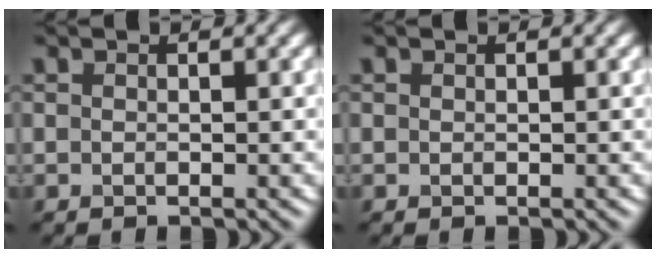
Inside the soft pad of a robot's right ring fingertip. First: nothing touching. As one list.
[{"total": 0.0}]